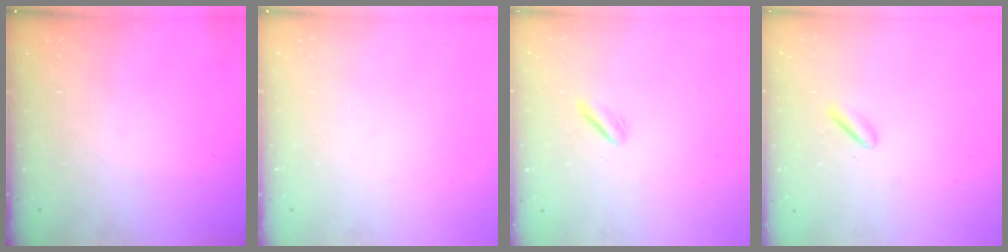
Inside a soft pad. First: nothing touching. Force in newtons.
{"total": 0.0}
{"total": 0.8, "press": 0.4, "slide": 0.7}
{"total": 1.5, "press": 1.2, "slide": 0.9}